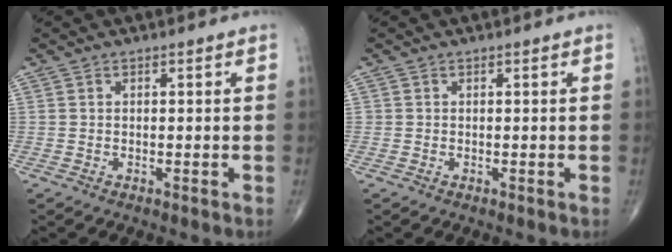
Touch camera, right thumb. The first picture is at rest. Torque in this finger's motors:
{"motor_torque": [0.12, 0.02, 0.14, 0.15, -0.02]}